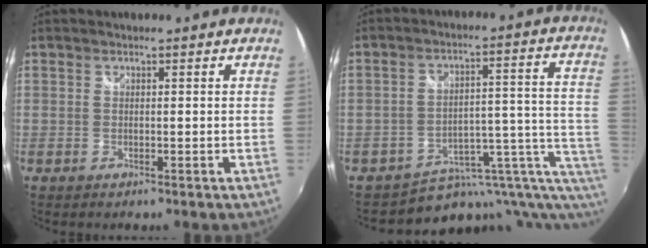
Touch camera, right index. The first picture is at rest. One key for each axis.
{"total": 12.6, "fx": -7.1, "fy": 5.7, "fz": 8.7, "tx": -0.109, "ty": 0.004, "tz": -0.103}